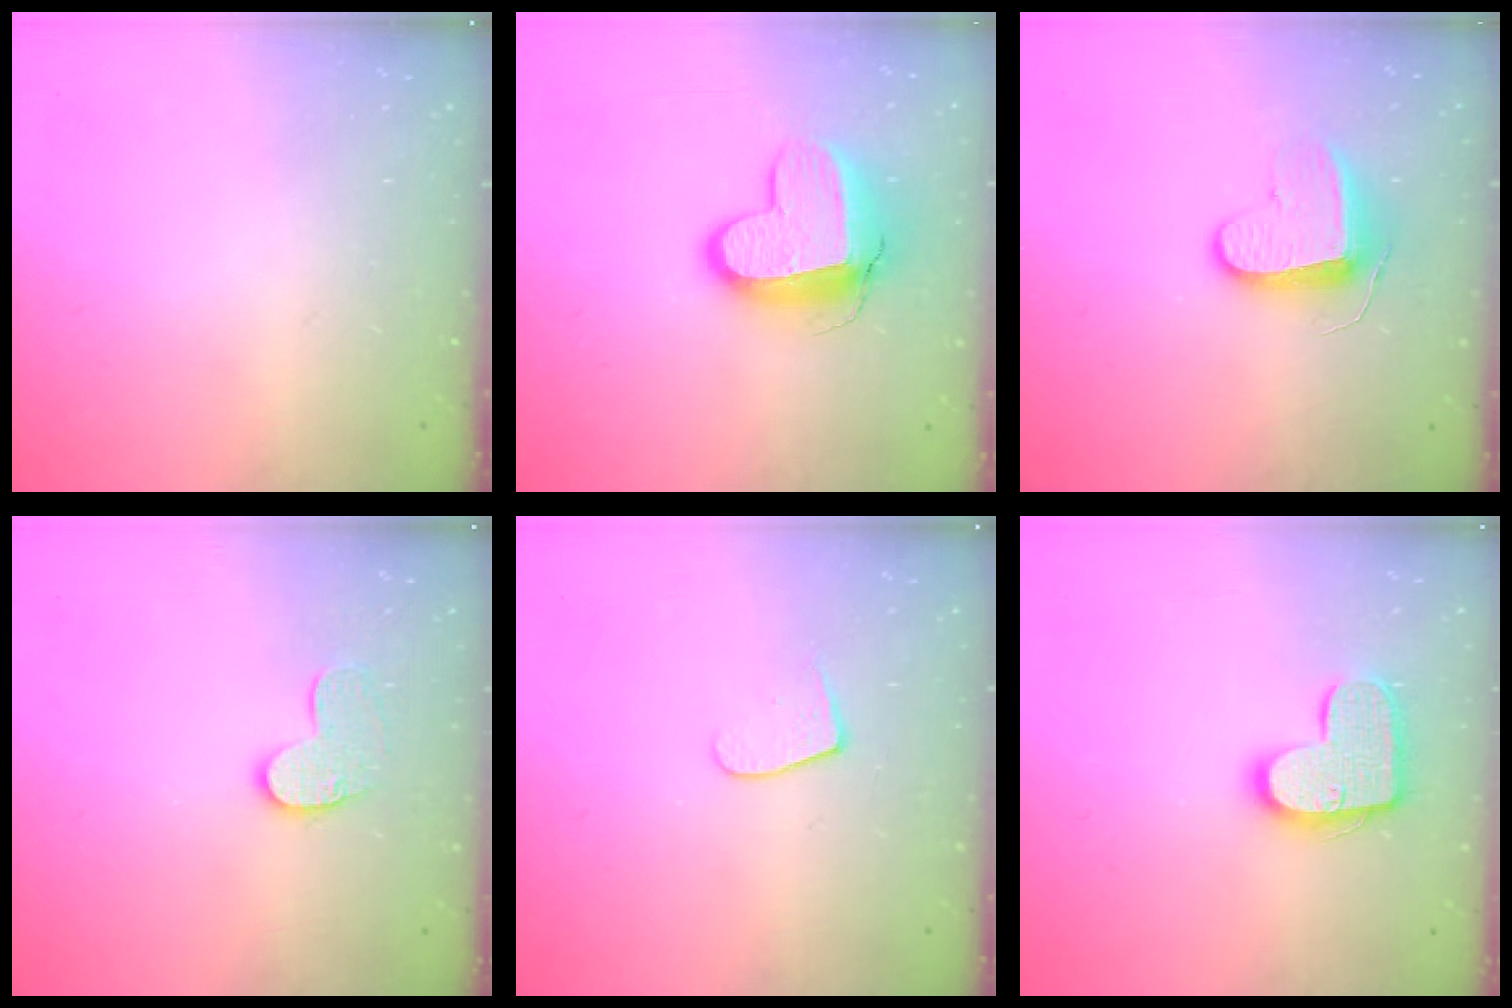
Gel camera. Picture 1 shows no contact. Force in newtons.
{"total": 12.4, "press": 12.3, "slide": 1.3}
{"total": 9.5, "press": 9.5, "slide": 0.3}
{"total": 9.1, "press": 9.0, "slide": 0.6}
{"total": 5.8, "press": 5.8, "slide": 0.7}
{"total": 13.8, "press": 13.8, "slide": 0.7}